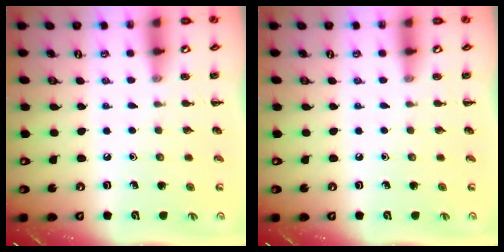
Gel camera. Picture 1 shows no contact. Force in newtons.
{"total": 0.0}